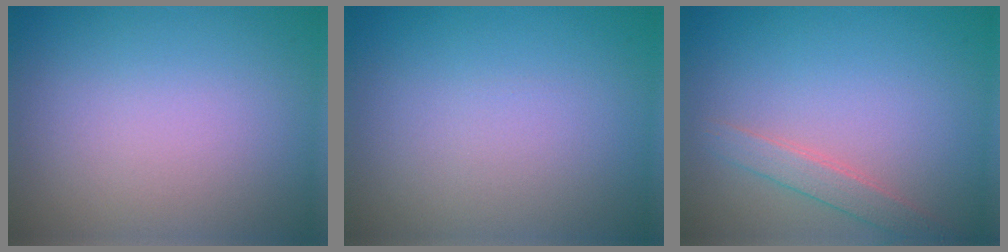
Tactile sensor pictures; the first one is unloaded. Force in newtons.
{"total": 0.0}
{"total": 1.9, "press": 1.9, "slide": 0.1}